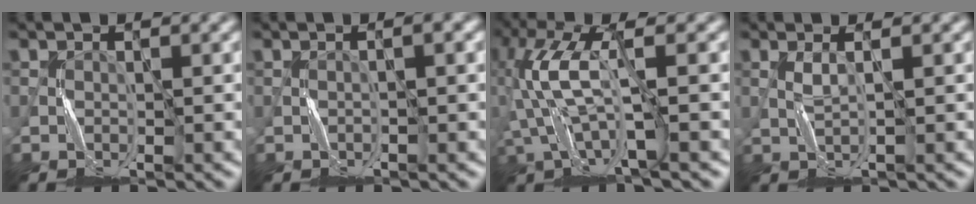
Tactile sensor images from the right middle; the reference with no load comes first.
{"total": 1.0, "force": [0.3, -0.1, 0.9], "torque": [-0.014, 0.006, 0.001]}
{"total": 6.6, "force": [-0.3, 2.0, 6.2], "torque": [-0.161, 0.011, -0.010]}
{"total": 0.5, "force": [0.2, -0.3, 0.4], "torque": [-0.017, 0.002, 0.004]}